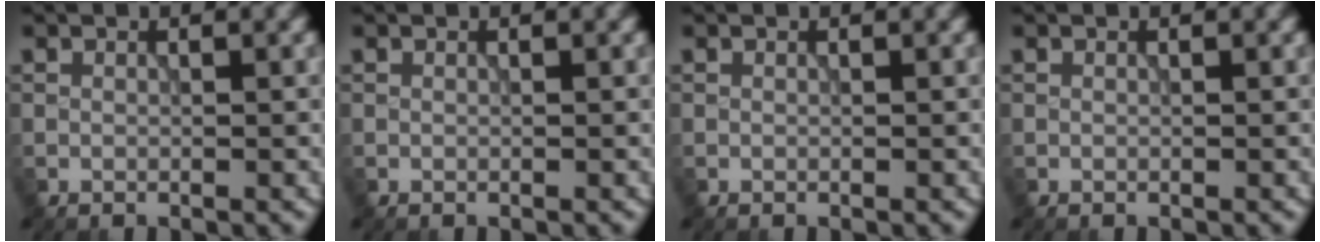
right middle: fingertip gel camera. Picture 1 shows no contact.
{"total": 0.0}
{"total": 0.0}
{"total": 0.0}